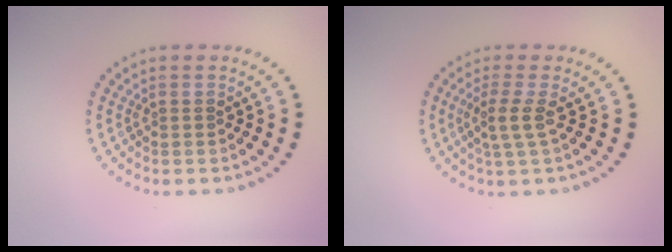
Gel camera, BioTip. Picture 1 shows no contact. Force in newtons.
{"total": 2.1, "press": 1.7, "slide": 1.3}